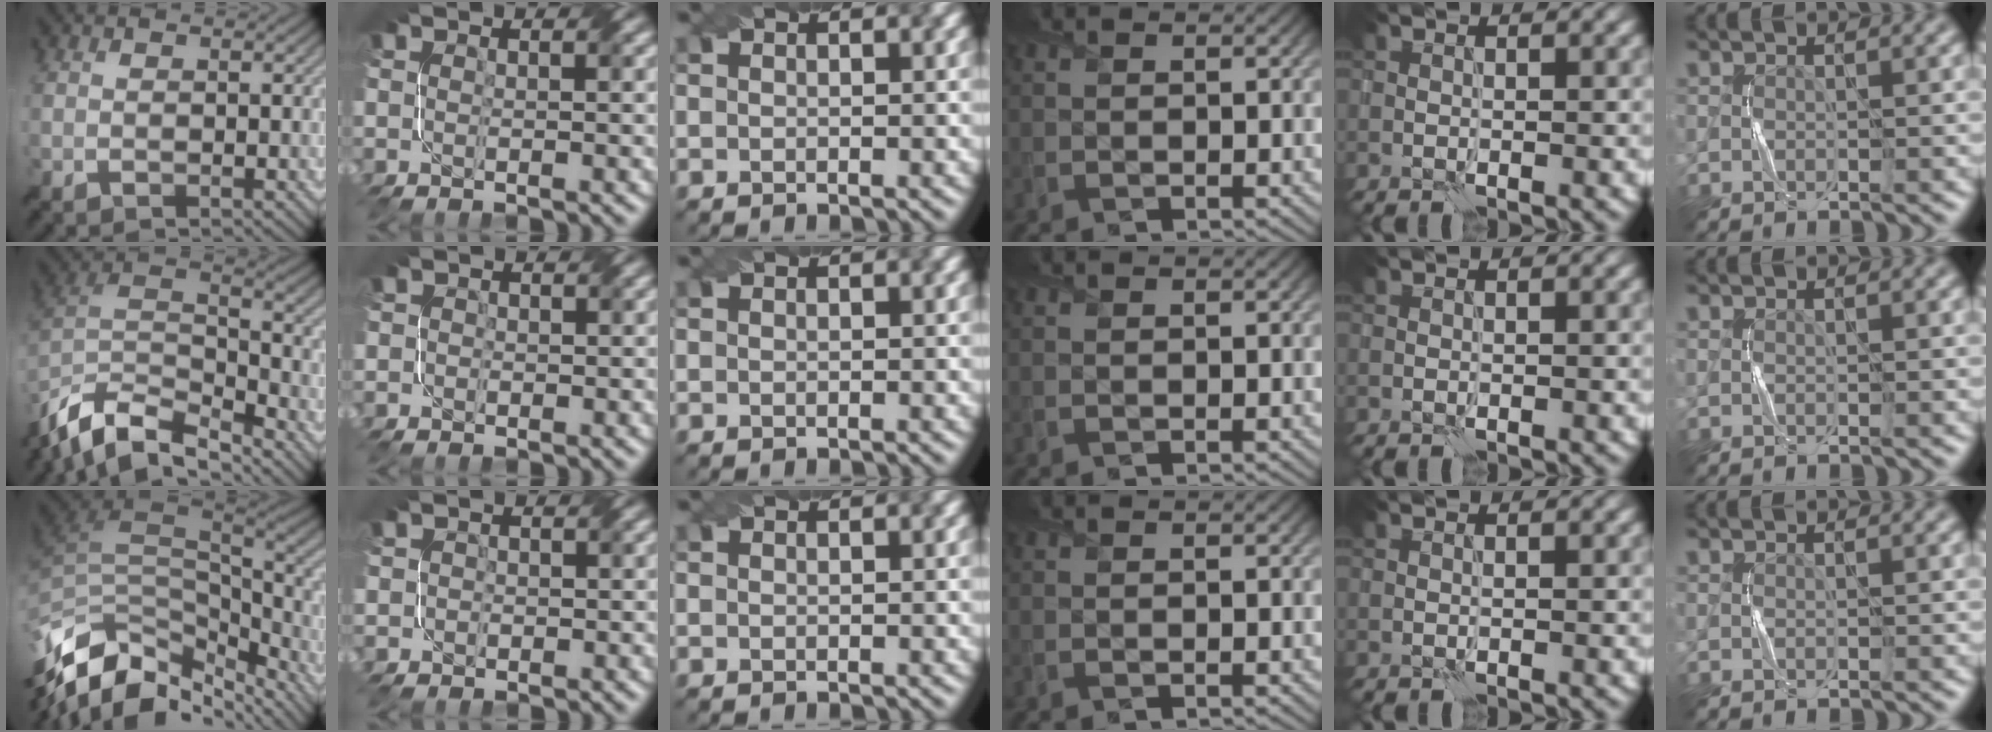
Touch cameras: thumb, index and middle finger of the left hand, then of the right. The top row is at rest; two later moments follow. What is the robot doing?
{"motion": "twist", "object": "screw"}